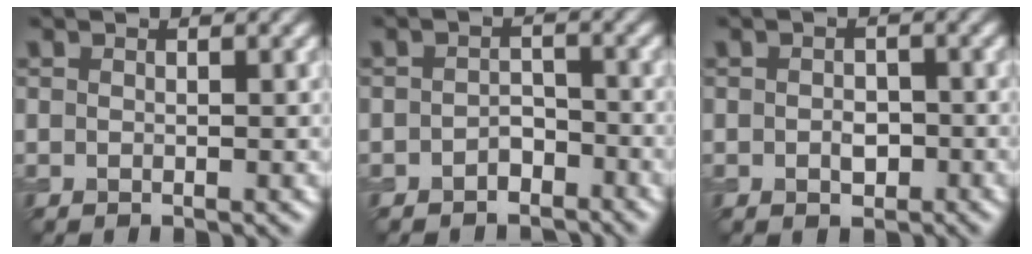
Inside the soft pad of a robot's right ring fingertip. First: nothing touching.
{"total": 1.9, "force": [-1.4, 1.2, 0.6], "torque": [-0.008, 0.006, -0.027]}
{"total": 1.8, "force": [-0.4, 1.4, 1.1], "torque": [-0.018, -0.005, -0.008]}